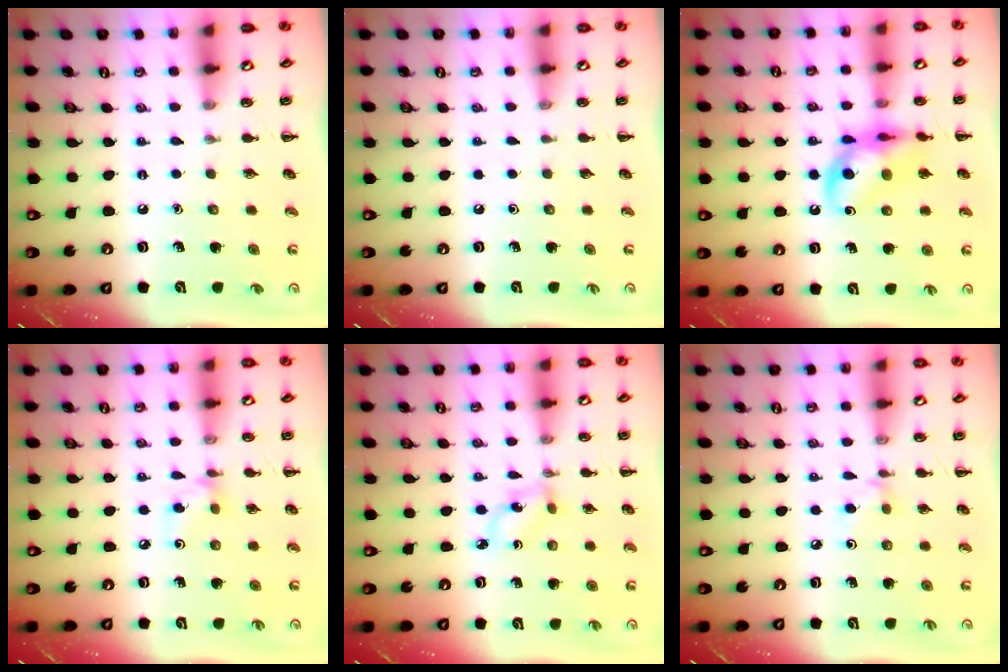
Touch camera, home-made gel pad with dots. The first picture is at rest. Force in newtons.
{"total": 0.0}
{"total": 12.6, "press": 12.4, "slide": 2.3}
{"total": 3.7, "press": 3.6, "slide": 1.1}
{"total": 1.8, "press": 1.7, "slide": 0.5}
{"total": 3.4, "press": 3.2, "slide": 1.2}